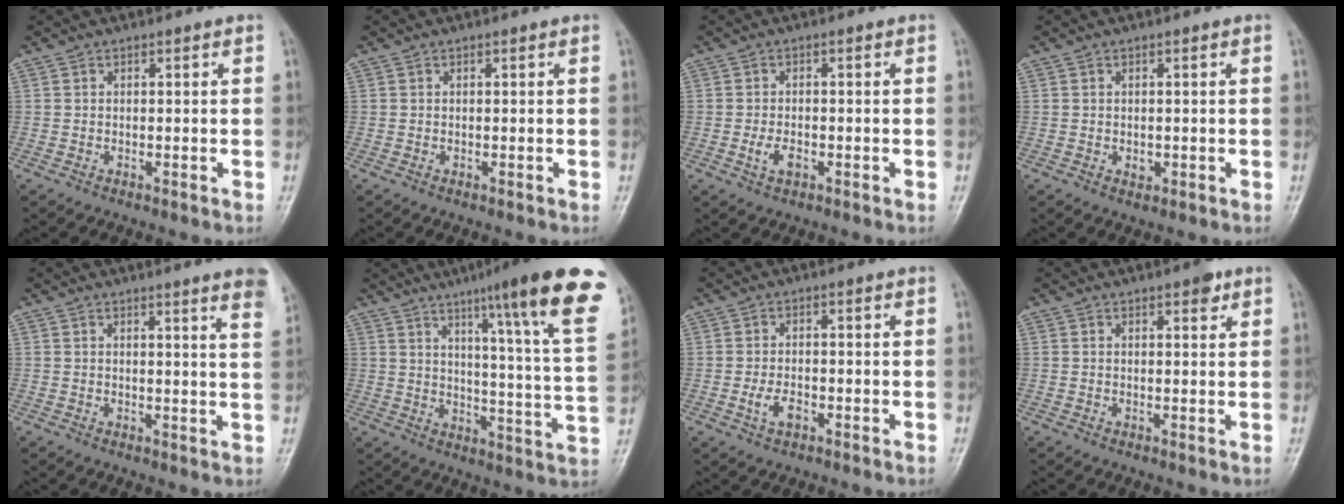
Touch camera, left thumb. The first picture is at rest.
{"total": 0.0}
{"total": 3.0, "force": [-1.1, 1.7, 2.2], "torque": [-0.044, 0.005, -0.018]}
{"total": 1.4, "force": [-0.2, 1.1, 0.9], "torque": [-0.007, 0.000, -0.001]}
{"total": 7.4, "force": [5.1, 0.2, 5.3], "torque": [-0.051, -0.018, 0.045]}
{"total": 24.1, "force": [14.0, 2.4, 19.5], "torque": [-0.252, -0.054, 0.182]}
{"total": 3.4, "force": [-1.3, 1.9, 2.5], "torque": [-0.049, 0.007, -0.022]}
{"total": 2.5, "force": [1.5, 0.9, 1.7], "torque": [-0.018, -0.005, 0.018]}